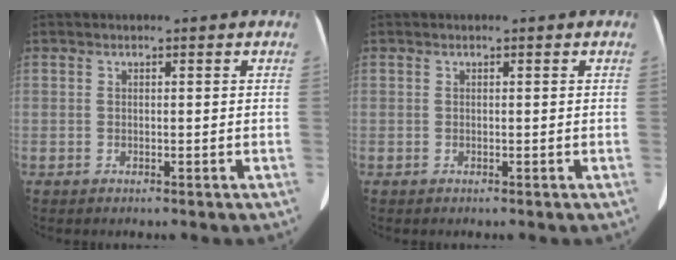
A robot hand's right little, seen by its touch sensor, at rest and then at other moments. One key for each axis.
{"total": 0.0}